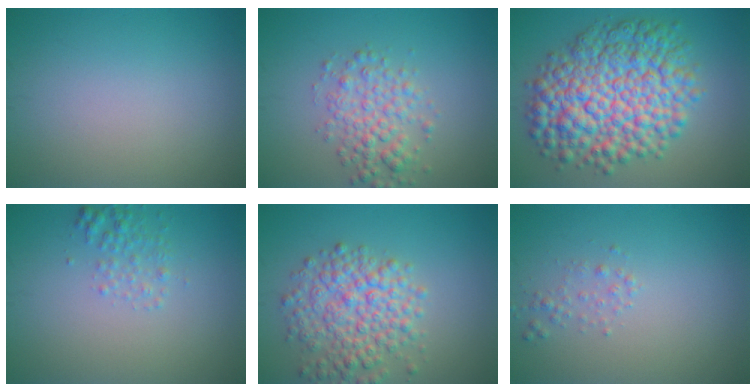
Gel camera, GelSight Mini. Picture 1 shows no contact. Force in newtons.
{"total": 3.6, "press": 3.6, "slide": 0.1}
{"total": 11.5, "press": 11.5, "slide": 0.2}
{"total": 1.7, "press": 1.7, "slide": 0.1}
{"total": 5.9, "press": 5.9, "slide": 0.2}
{"total": 1.0, "press": 1.0, "slide": 0.0}